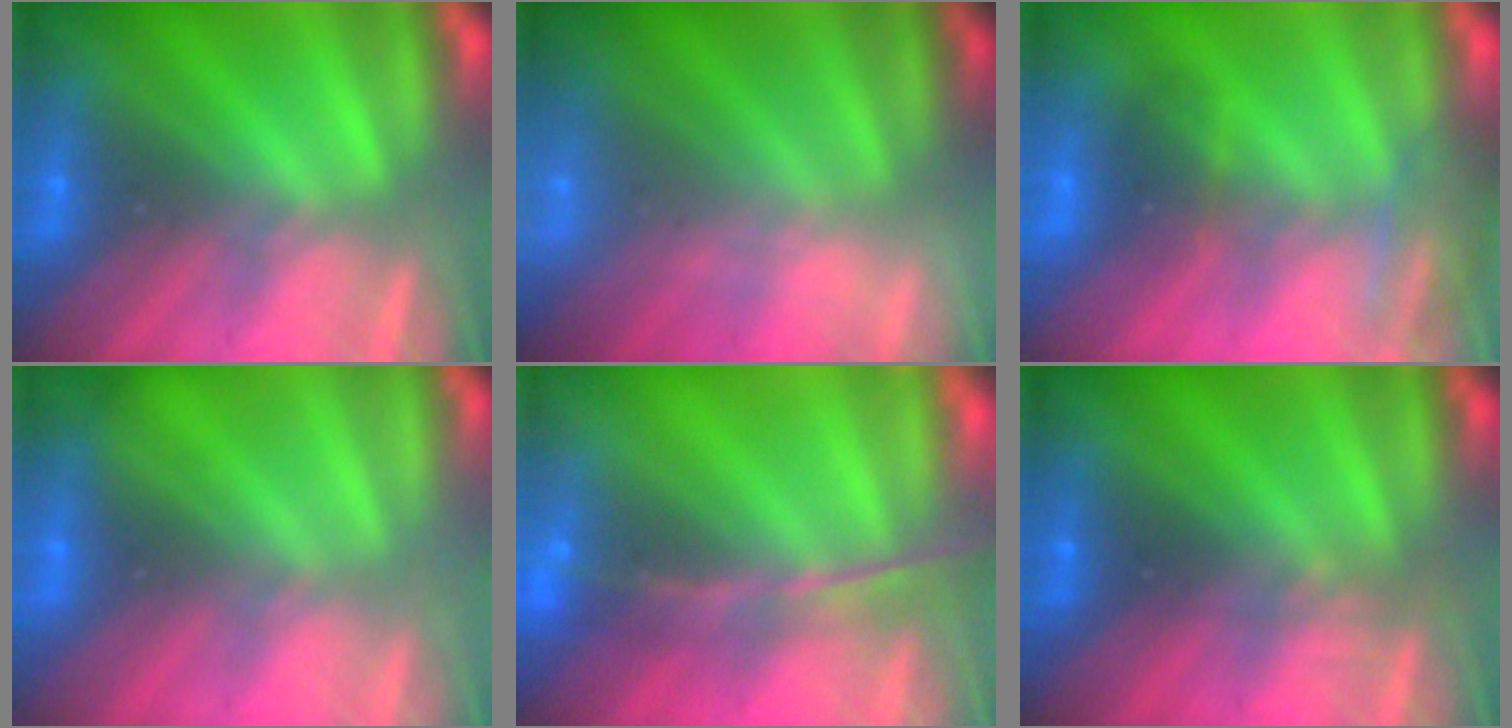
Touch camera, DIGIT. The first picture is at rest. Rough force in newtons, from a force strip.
{"total": 1.9}
{"total": 3.4}
{"total": 2.1}
{"total": 10.9}
{"total": 2.3}